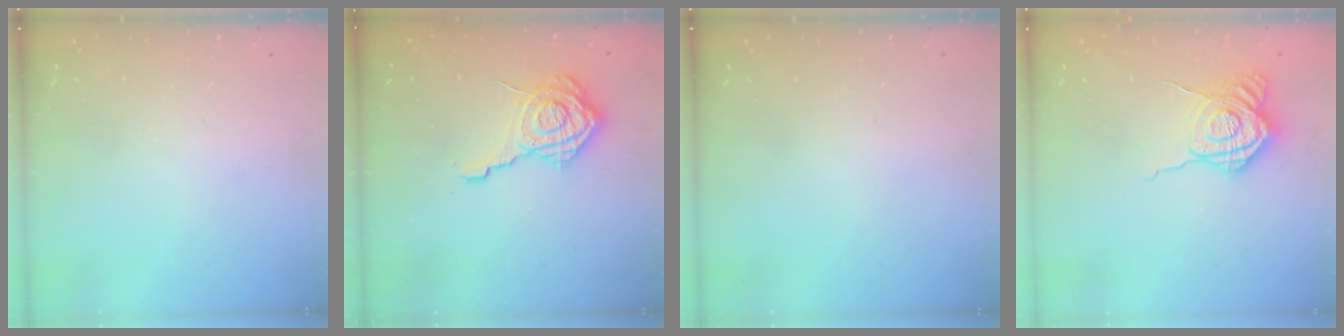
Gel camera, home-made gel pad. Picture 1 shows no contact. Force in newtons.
{"total": 13.8, "press": 13.8, "slide": 0.8}
{"total": 0.0}
{"total": 19.3, "press": 19.3, "slide": 0.5}